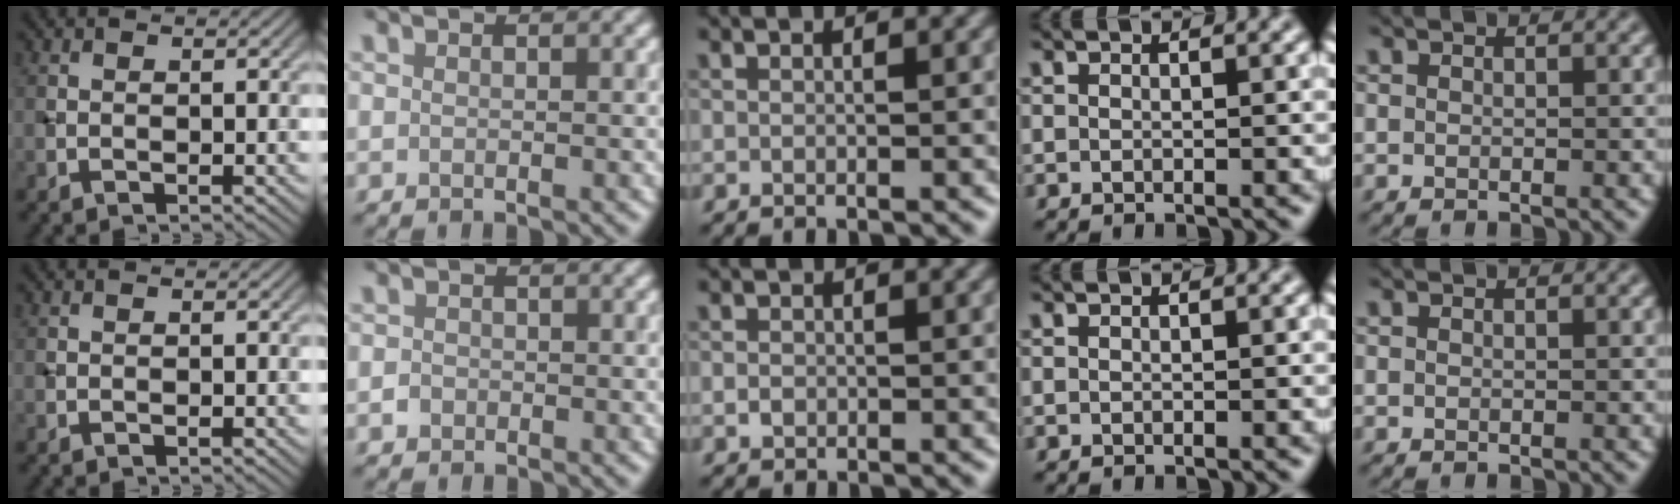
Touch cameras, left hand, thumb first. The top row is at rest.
{"index": {"total": 0.9, "force": [-0.4, 0.8, 0.2], "torque": [-0.001, -0.002, -0.009]}, "middle": {"total": 0.8, "force": [-0.2, 0.6, 0.4], "torque": [-0.006, -0.001, -0.005]}}